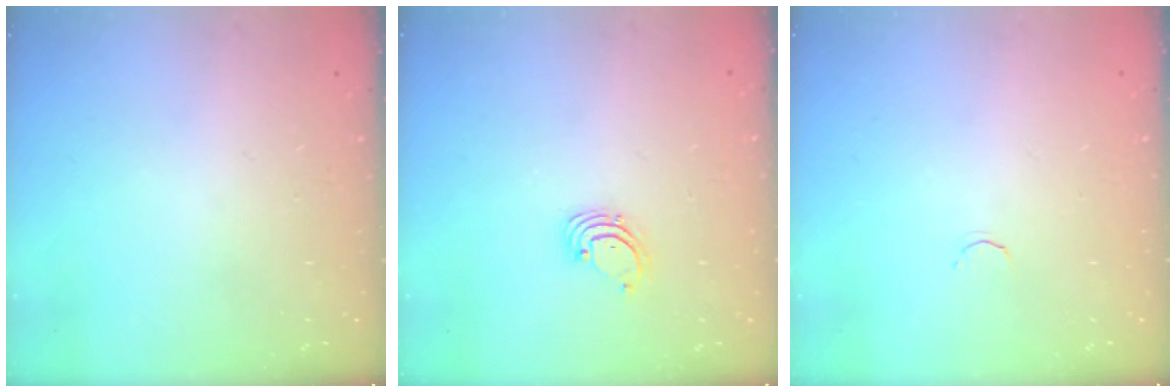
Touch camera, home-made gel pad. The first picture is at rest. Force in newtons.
{"total": 1.5, "press": 1.5, "slide": 0.1}
{"total": 1.7, "press": 1.6, "slide": 0.5}